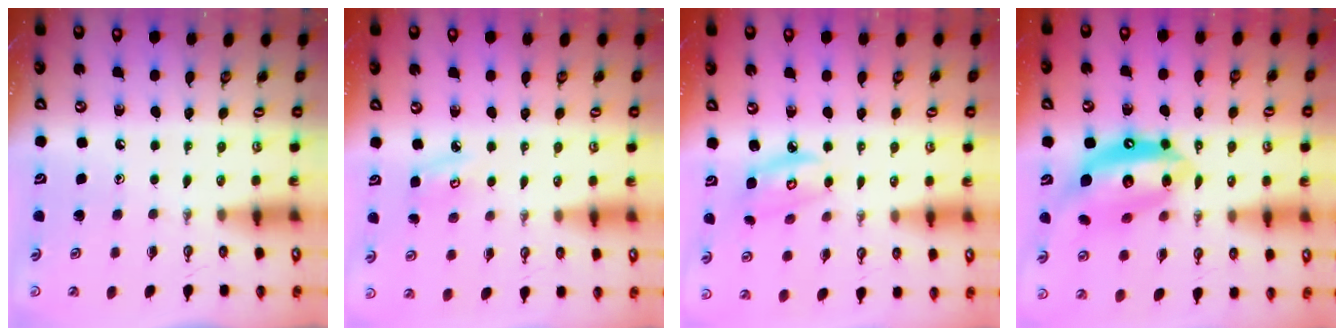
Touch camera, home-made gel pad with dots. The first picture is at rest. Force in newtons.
{"total": 3.6, "press": 3.6, "slide": 0.4}
{"total": 5.2, "press": 5.2, "slide": 0.2}
{"total": 15.9, "press": 15.8, "slide": 1.6}